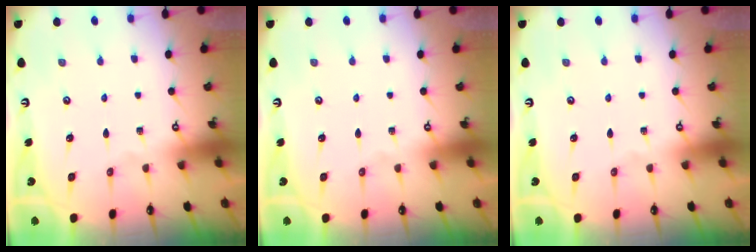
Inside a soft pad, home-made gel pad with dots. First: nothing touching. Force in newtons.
{"total": 0.0}
{"total": 0.0}